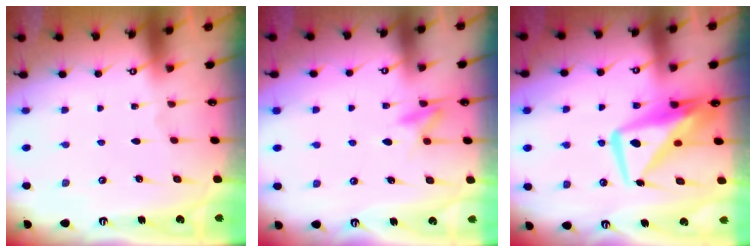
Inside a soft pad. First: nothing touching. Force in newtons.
{"total": 8.6, "press": 8.5, "slide": 0.8}
{"total": 11.2, "press": 11.1, "slide": 1.7}